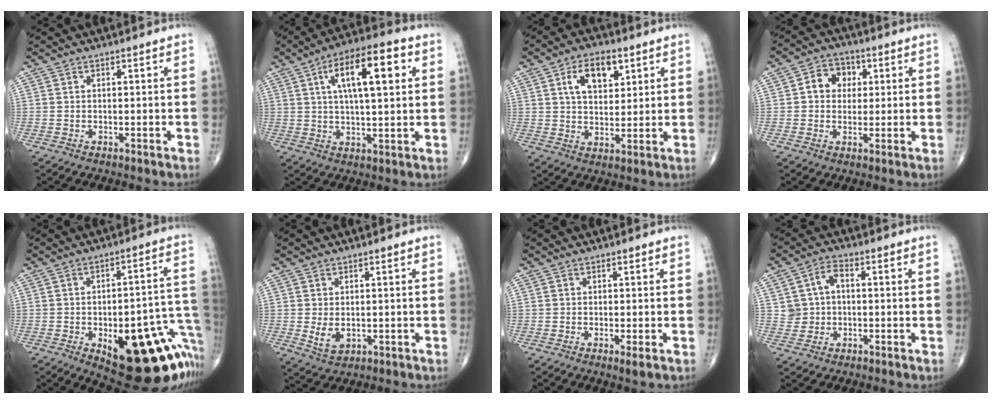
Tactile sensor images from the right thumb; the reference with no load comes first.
{"total": 14.7, "force": [4.7, 5.1, 13.0], "torque": [-0.200, 0.010, 0.069]}
{"total": 9.3, "force": [3.9, 5.3, 6.6], "torque": [-0.085, -0.010, 0.065]}
{"total": 6.6, "force": [1.3, 5.5, 3.4], "torque": [-0.022, 0.008, 0.012]}
{"total": 26.0, "force": [-9.8, 10.7, 21.6], "torque": [-0.181, 0.057, -0.107]}
{"total": 4.0, "force": [-0.3, 2.7, 2.9], "torque": [-0.045, -0.009, 0.006]}
{"total": 1.6, "force": [-0.6, 0.2, 1.5], "torque": [-0.031, -0.007, -0.012]}
{"total": 5.4, "force": [0.6, 4.3, 3.2], "torque": [-0.042, 0.017, 0.009]}